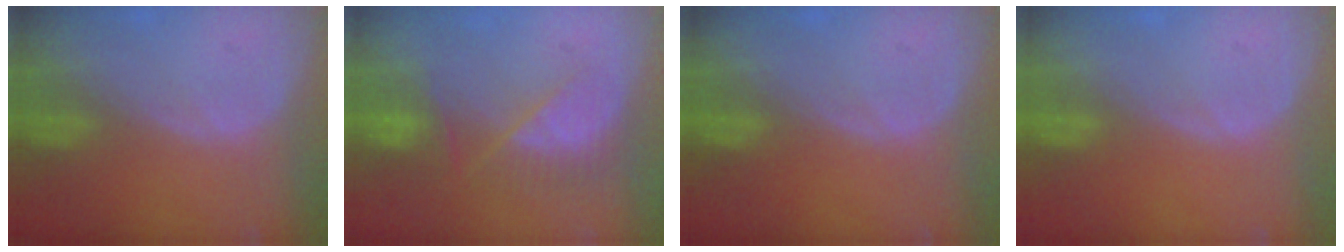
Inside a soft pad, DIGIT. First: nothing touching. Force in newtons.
{"total": 7.8, "press": 7.1, "slide": 3.1}
{"total": 0.0}
{"total": 0.0}